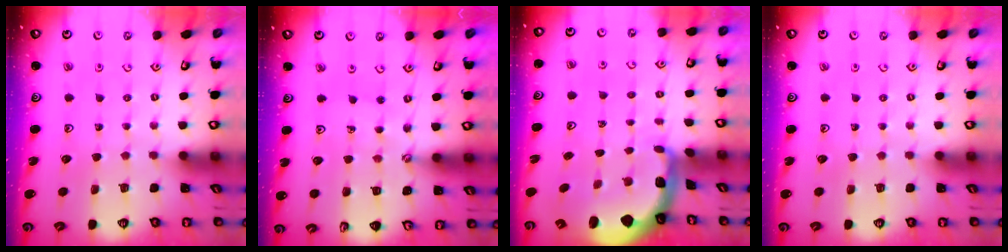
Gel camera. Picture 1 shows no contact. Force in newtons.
{"total": 2.8, "press": 2.5, "slide": 1.3}
{"total": 1.8, "press": 1.7, "slide": 0.4}
{"total": 0.0}